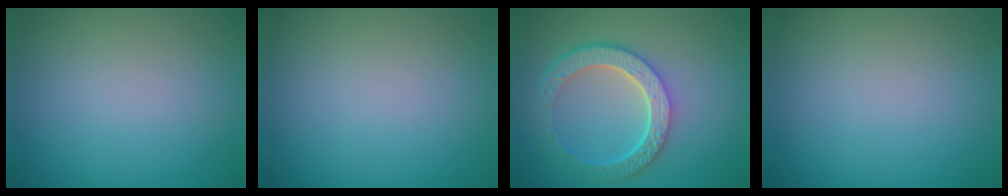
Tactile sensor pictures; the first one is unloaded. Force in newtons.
{"total": 0.0}
{"total": 6.1, "press": 4.6, "slide": 4.0}
{"total": 0.0}